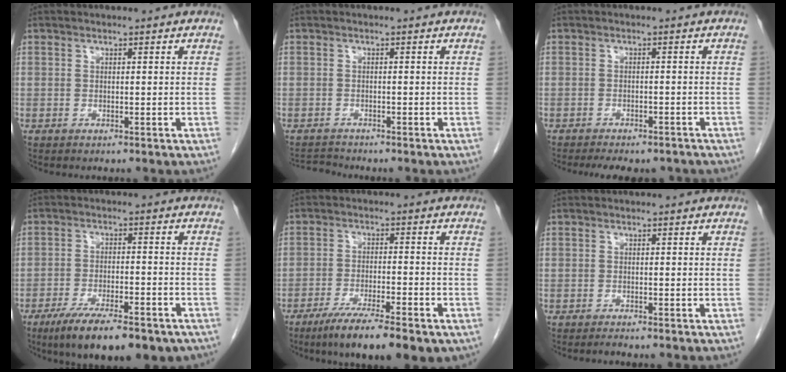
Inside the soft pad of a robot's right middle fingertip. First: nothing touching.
{"total": 1.8, "force": [-1.8, -0.2, -0.4], "torque": [0.006, -0.014, -0.028]}
{"total": 8.9, "force": [-7.5, 3.3, 3.5], "torque": [-0.051, 0.000, -0.089]}
{"total": 14.3, "force": [-10.2, 3.8, 9.3], "torque": [-0.124, -0.014, -0.152]}
{"total": 11.9, "force": [-8.0, 2.0, 8.6], "torque": [-0.129, -0.023, -0.124]}
{"total": 0.8, "force": [-0.7, -0.1, 0.3], "torque": [-0.008, -0.002, -0.009]}